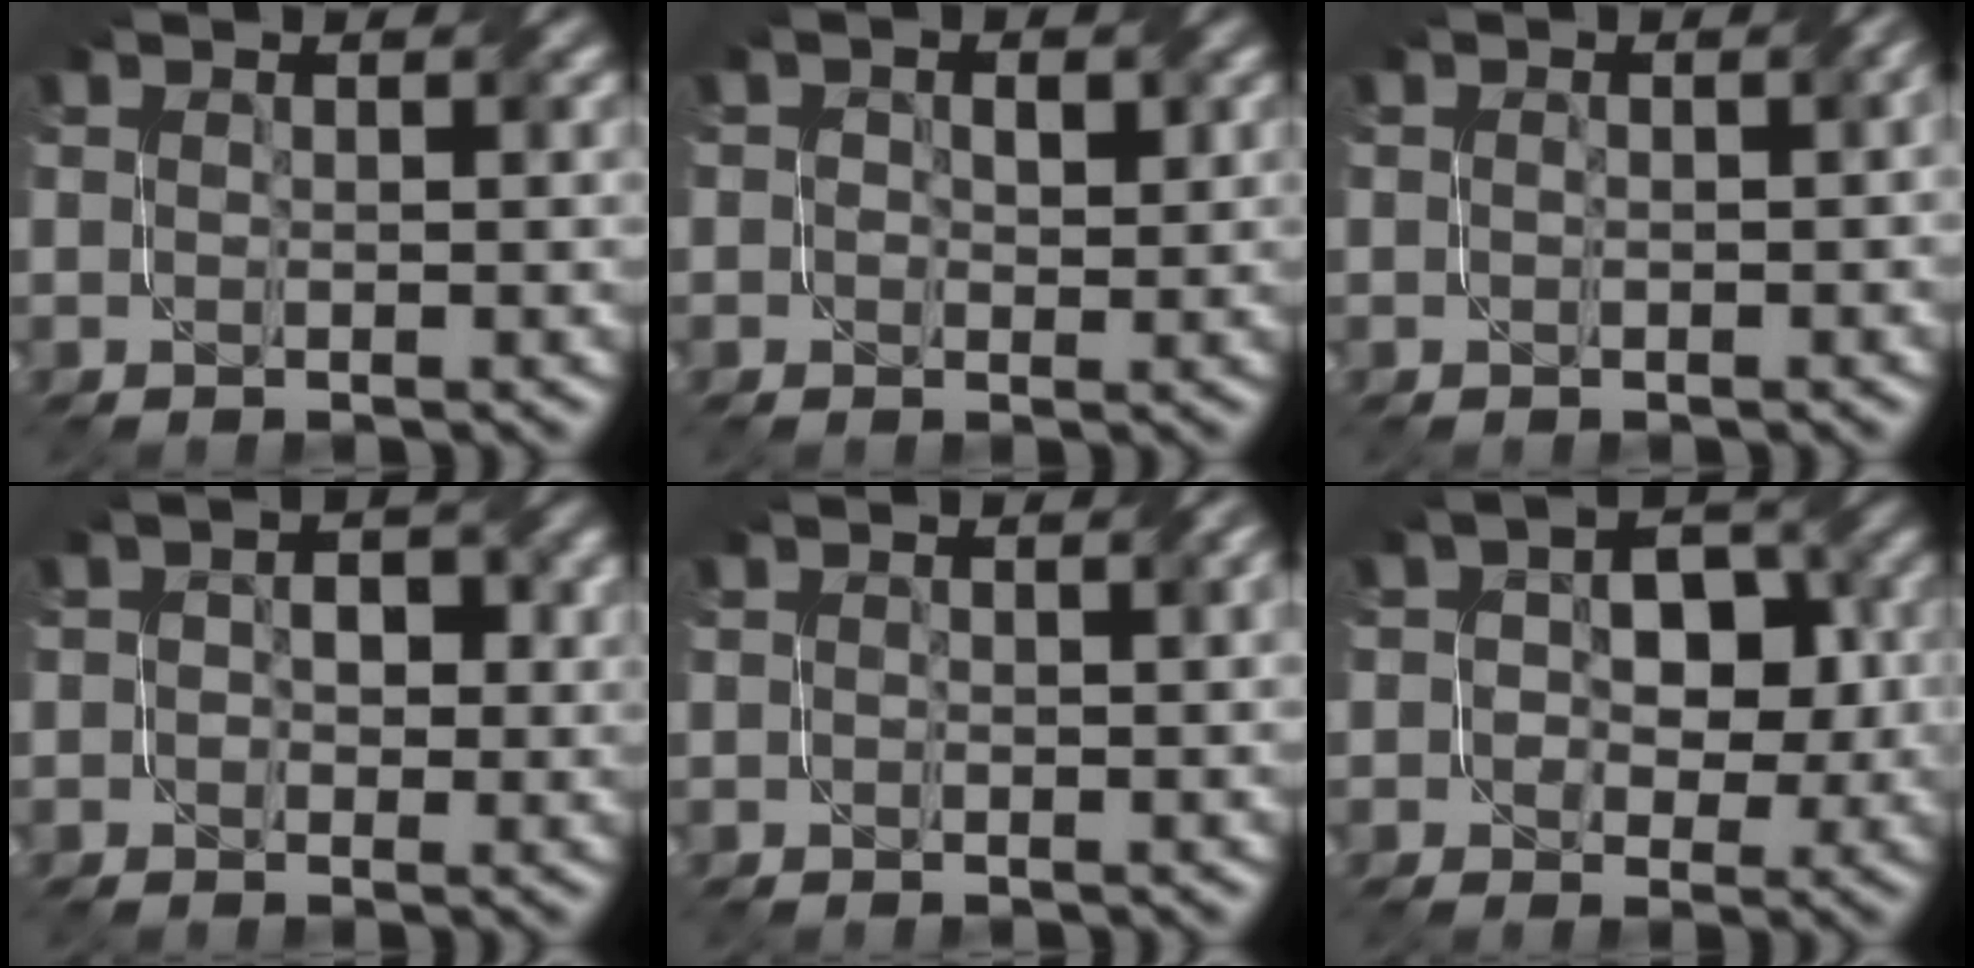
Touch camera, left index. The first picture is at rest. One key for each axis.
{"total": 2.2, "fx": 0.4, "fy": 1.8, "fz": 1.2, "tx": -0.019, "ty": 0.005, "tz": 0.008}
{"total": 2.0, "fx": -0.7, "fy": 0.8, "fz": 1.7, "tx": -0.026, "ty": -0.005, "tz": -0.008}
{"total": 2.8, "fx": -0.2, "fy": 2.1, "fz": 1.8, "tx": -0.013, "ty": 0.004, "tz": -0.007}
{"total": 1.9, "fx": -0.1, "fy": 1.0, "fz": 1.6, "tx": -0.021, "ty": -0.002, "tz": -0.001}
{"total": 5.5, "fx": -0.4, "fy": 3.9, "fz": 3.9, "tx": -0.032, "ty": 0.012, "tz": -0.013}